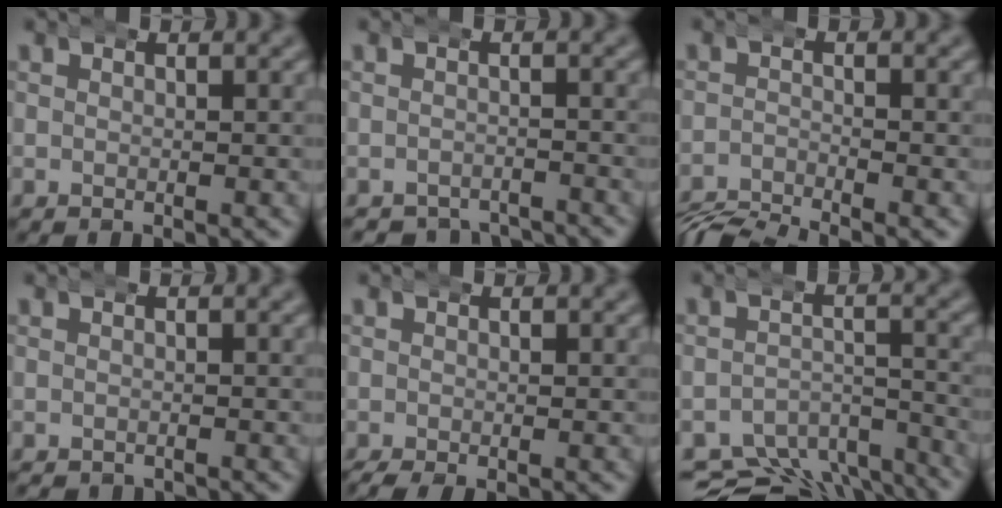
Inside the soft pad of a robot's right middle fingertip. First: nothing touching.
{"total": 4.5, "force": [-4.4, 1.0, 0.2], "torque": [0.009, -0.017, -0.067]}
{"total": 5.0, "force": [-4.8, 0.6, 0.9], "torque": [-0.012, -0.019, -0.077]}
{"total": 0.8, "force": [-0.8, 0.2, -0.3], "torque": [0.000, -0.008, -0.008]}
{"total": 1.8, "force": [-1.4, 0.6, 1.0], "torque": [-0.020, -0.010, -0.016]}
{"total": 8.6, "force": [-7.2, 3.6, 3.1], "torque": [-0.034, -0.028, -0.114]}